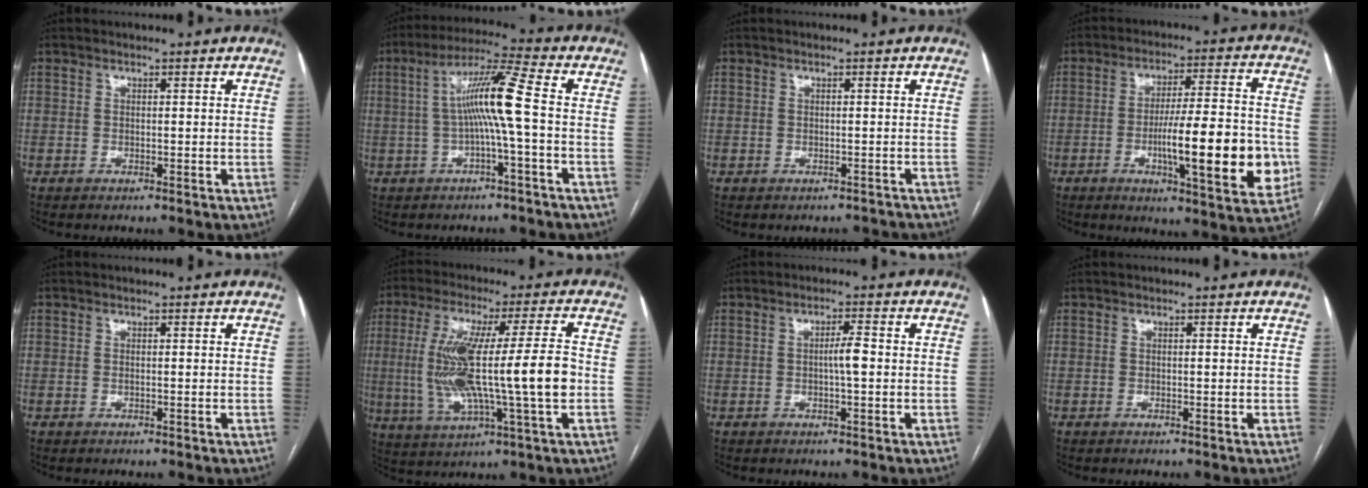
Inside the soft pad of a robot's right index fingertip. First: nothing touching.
{"total": 9.3, "force": [-0.4, -1.0, 9.2], "torque": [-0.170, 0.021, -0.007]}
{"total": 1.7, "force": [-1.4, 0.9, -0.1], "torque": [0.004, 0.004, -0.016]}
{"total": 17.2, "force": [-4.0, 2.4, 16.6], "torque": [-0.238, -0.001, -0.055]}
{"total": 0.0}
{"total": 17.5, "force": [-1.0, 1.0, 17.5], "torque": [-0.337, 0.008, -0.014]}
{"total": 2.8, "force": [-0.2, 0.1, 2.8], "torque": [-0.049, 0.002, -0.003]}
{"total": 0.0}